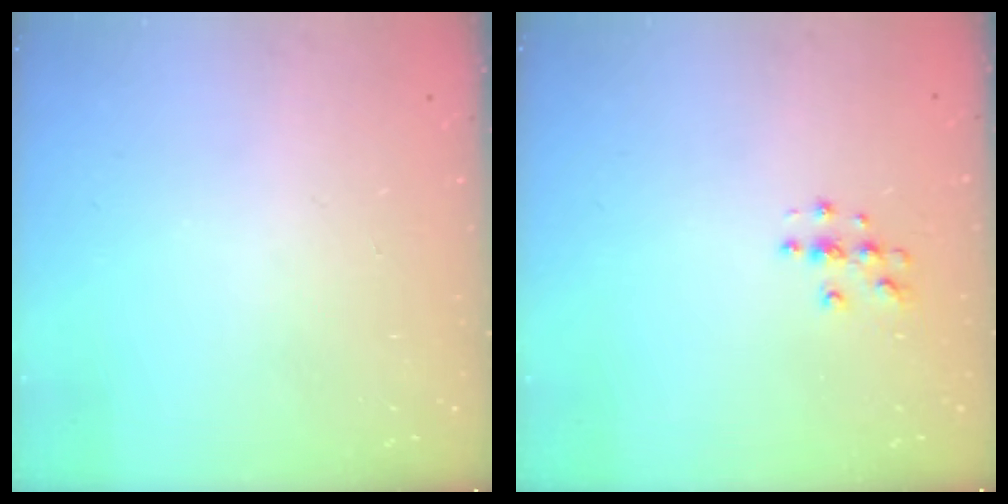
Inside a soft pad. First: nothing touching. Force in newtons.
{"total": 3.7, "press": 3.7, "slide": 0.2}